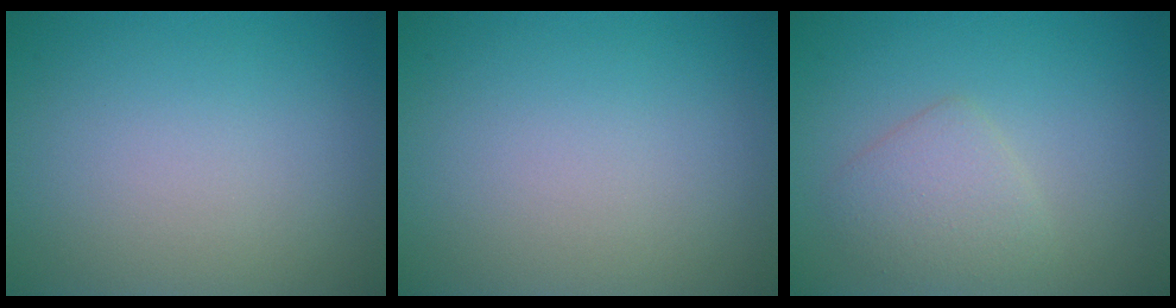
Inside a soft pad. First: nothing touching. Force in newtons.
{"total": 0.0}
{"total": 2.6, "press": 2.6, "slide": 0.0}